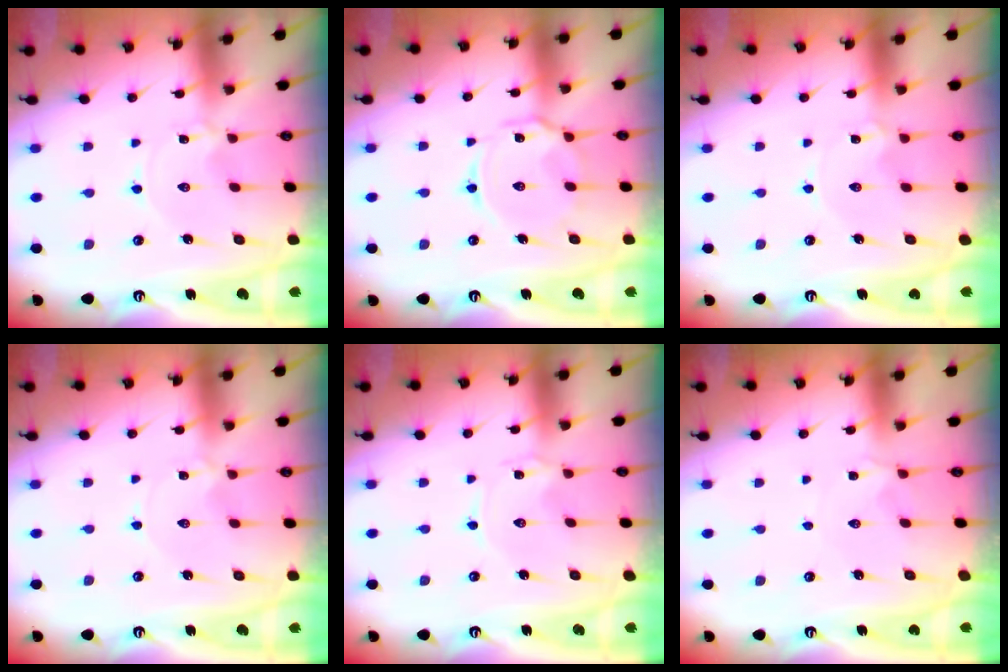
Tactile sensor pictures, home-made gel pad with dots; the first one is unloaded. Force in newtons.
{"total": 8.5, "press": 8.5, "slide": 0.7}
{"total": 0.7, "press": 0.7, "slide": 0.2}
{"total": 0.0}
{"total": 0.0}
{"total": 2.9, "press": 2.9, "slide": 0.7}